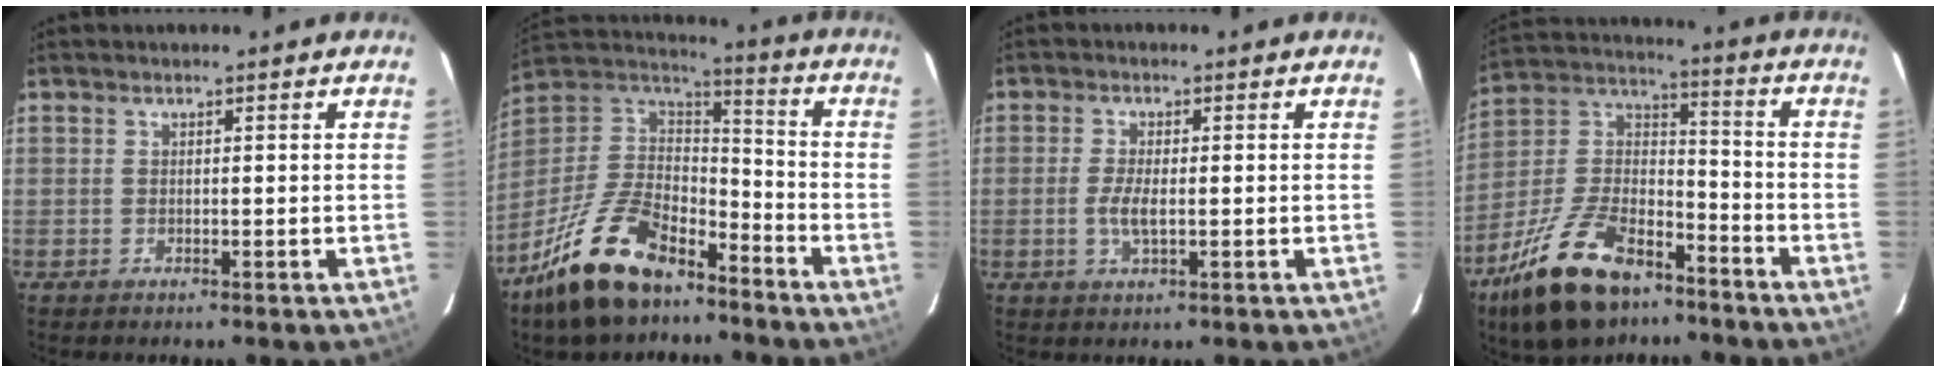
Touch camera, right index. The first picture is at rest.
{"total": 21.8, "force": [-14.7, 10.3, 12.4], "torque": [-0.269, -0.001, -0.256]}
{"total": 3.4, "force": [-0.6, 1.0, 3.2], "torque": [-0.066, -0.004, -0.012]}
{"total": 21.7, "force": [-13.7, 10.9, 13.0], "torque": [-0.267, 0.008, -0.235]}